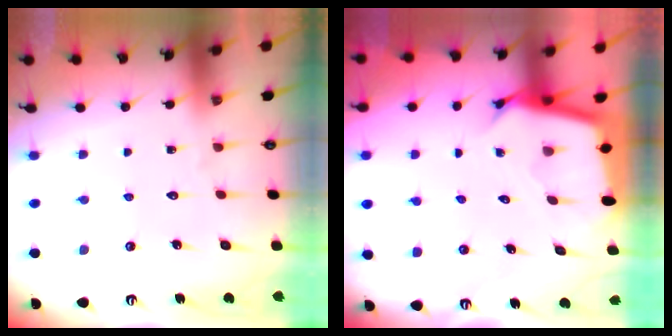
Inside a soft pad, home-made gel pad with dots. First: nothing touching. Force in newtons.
{"total": 3.2, "press": 3.2, "slide": 0.1}